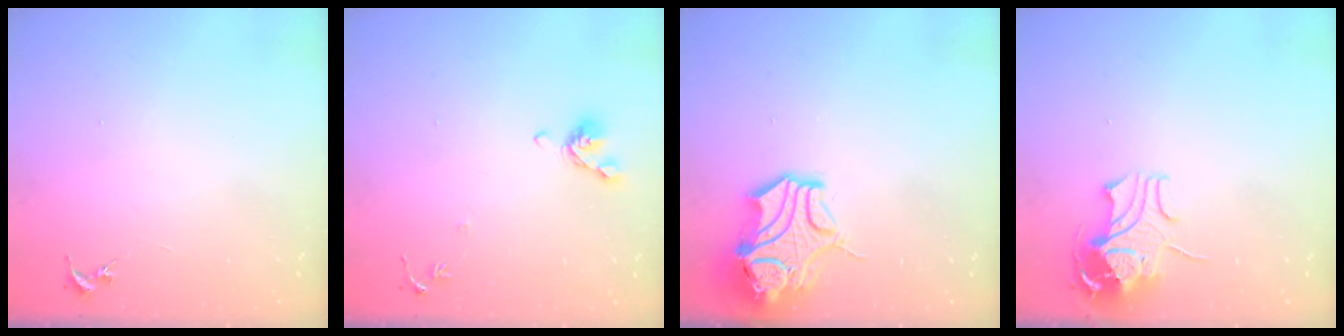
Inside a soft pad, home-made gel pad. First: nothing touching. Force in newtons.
{"total": 7.3, "press": 7.1, "slide": 1.6}
{"total": 13.4, "press": 13.3, "slide": 2.0}
{"total": 9.4, "press": 9.3, "slide": 1.4}